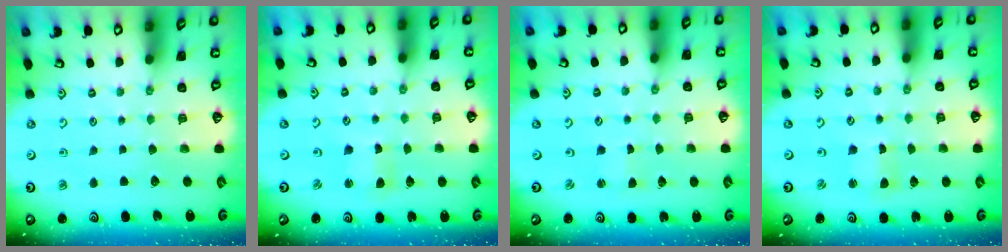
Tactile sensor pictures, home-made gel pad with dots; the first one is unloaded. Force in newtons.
{"total": 2.5, "press": 2.5, "slide": 0.3}
{"total": 0.0}
{"total": 1.6, "press": 1.6, "slide": 0.4}